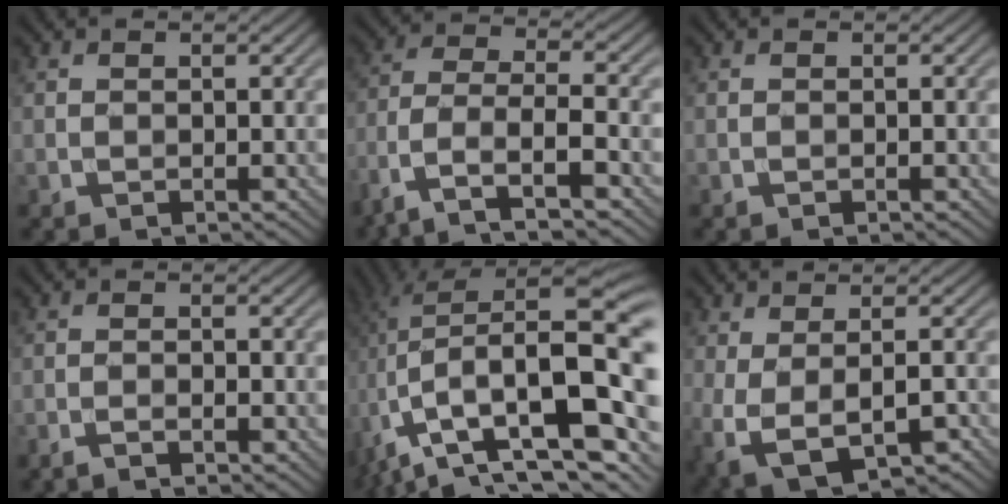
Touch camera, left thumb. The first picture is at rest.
{"total": 8.9, "force": [-6.0, 2.9, 5.9], "torque": [-0.119, -0.004, -0.130]}
{"total": 0.0}
{"total": 1.9, "force": [-1.5, 0.3, 1.2], "torque": [-0.025, 0.003, -0.029]}
{"total": 18.2, "force": [-2.7, 7.2, 16.5], "torque": [-0.294, -0.014, -0.036]}
{"total": 7.7, "force": [-2.6, 3.6, 6.2], "torque": [-0.136, -0.025, -0.035]}